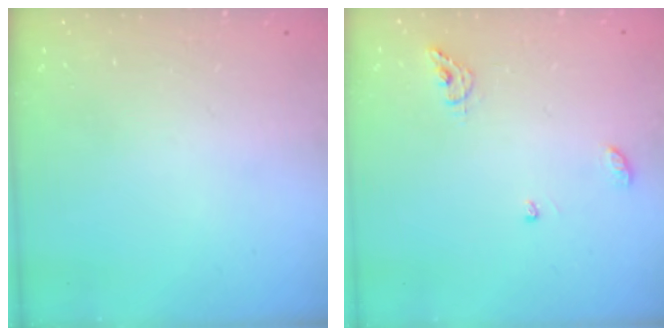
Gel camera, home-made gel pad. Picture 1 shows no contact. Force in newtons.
{"total": 6.8, "press": 6.8, "slide": 0.5}